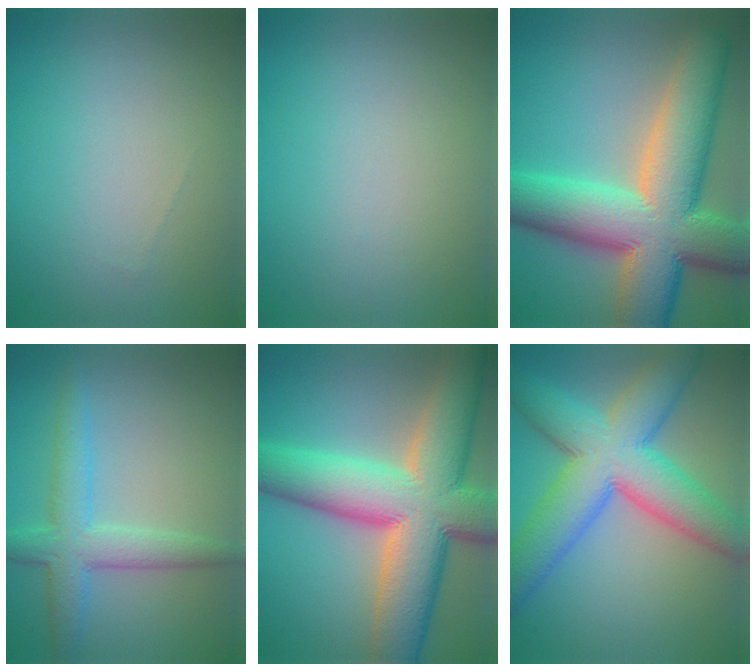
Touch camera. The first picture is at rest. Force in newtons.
{"total": 0.0}
{"total": 14.9, "press": 14.8, "slide": 0.9}
{"total": 4.3, "press": 4.3, "slide": 0.0}
{"total": 14.5, "press": 14.5, "slide": 1.0}
{"total": 10.8, "press": 10.8, "slide": 0.2}